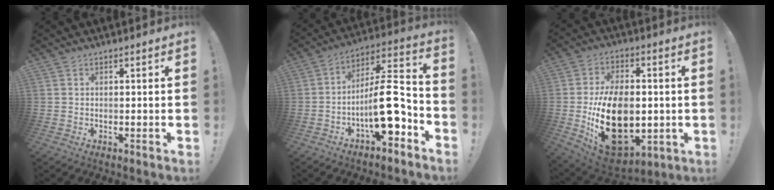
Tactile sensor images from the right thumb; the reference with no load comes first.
{"total": 16.5, "force": [-5.3, 5.4, 14.7], "torque": [-0.248, 0.027, -0.081]}
{"total": 24.6, "force": [-4.0, 16.1, 18.2], "torque": [-0.321, 0.010, -0.045]}